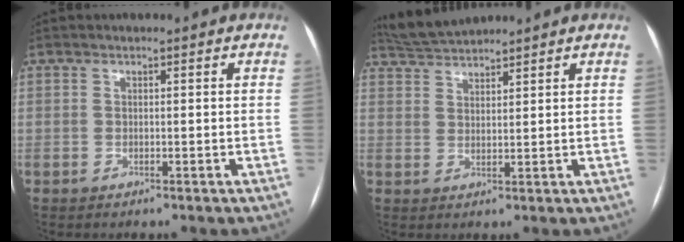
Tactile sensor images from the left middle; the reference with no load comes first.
{"total": 4.7, "force": [4.7, -0.3, 0.7], "torque": [-0.022, 0.022, 0.093]}